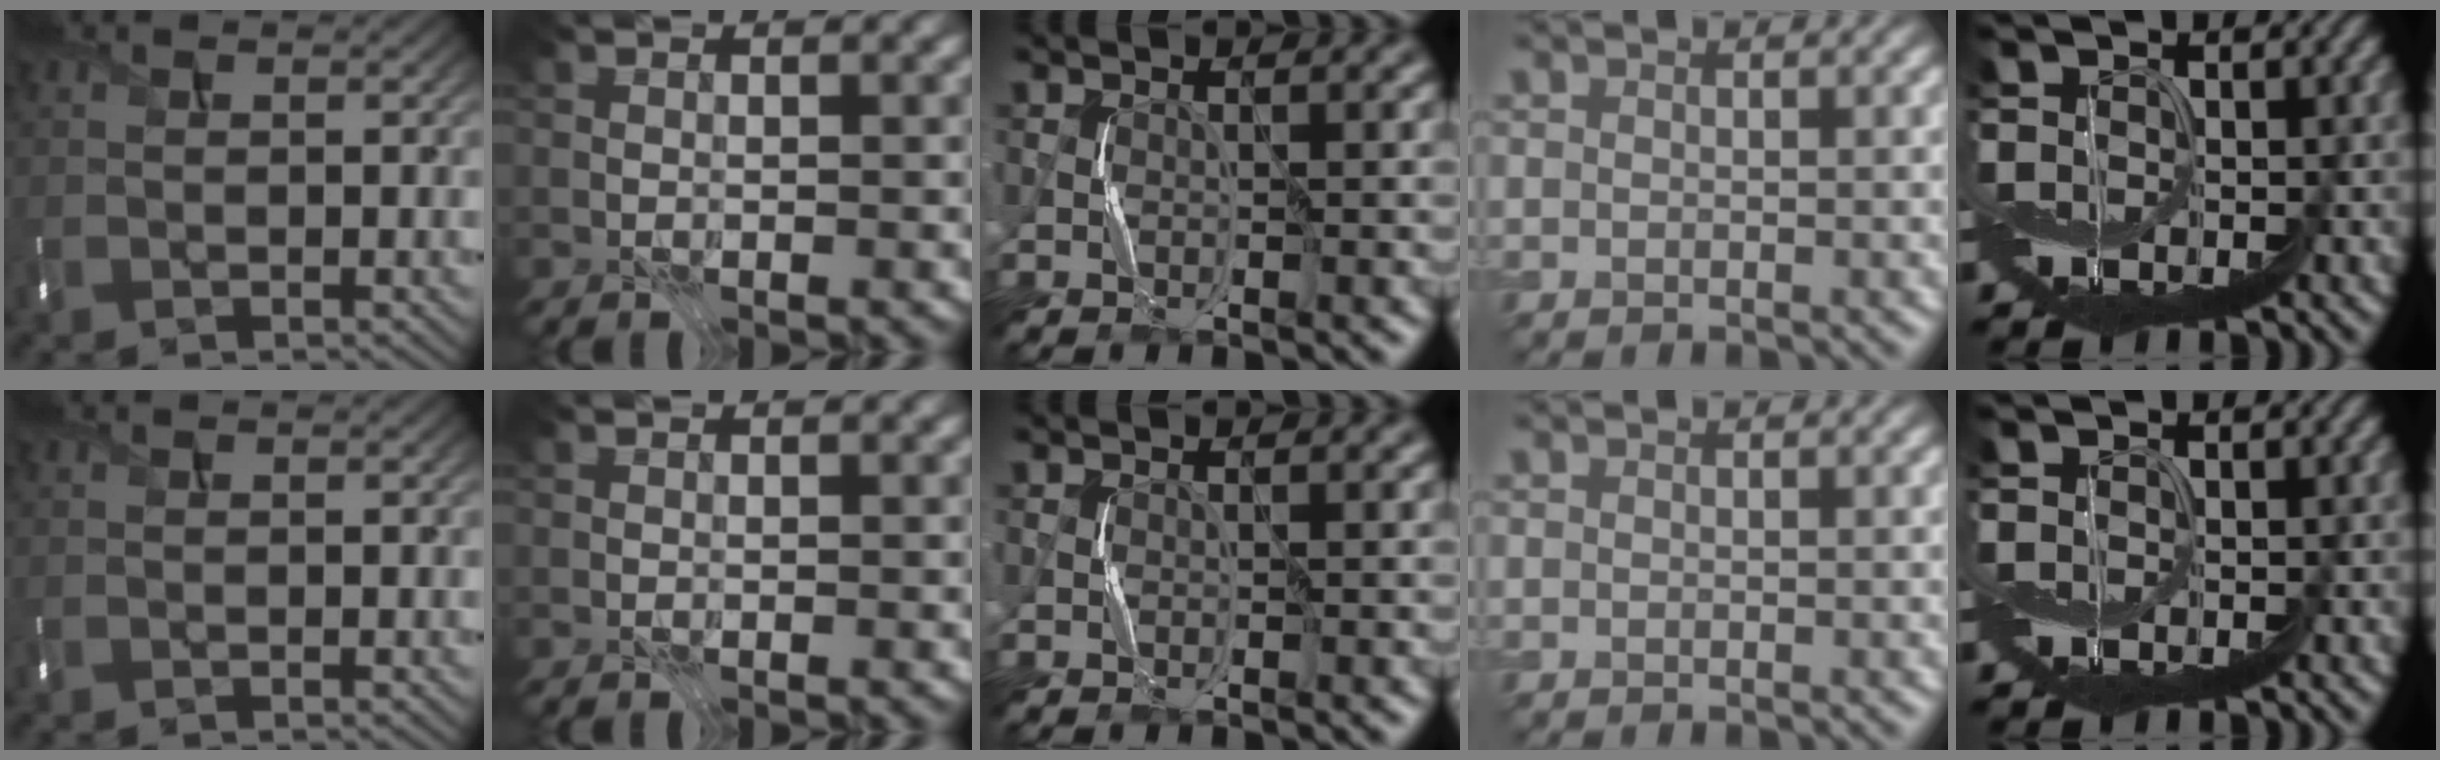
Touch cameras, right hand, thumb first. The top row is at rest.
{}